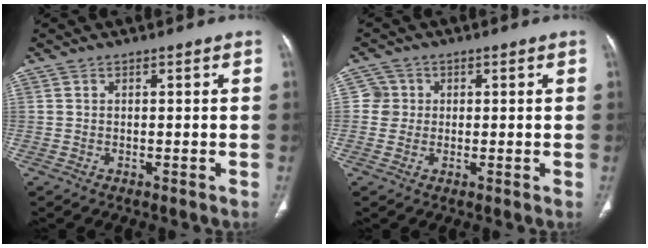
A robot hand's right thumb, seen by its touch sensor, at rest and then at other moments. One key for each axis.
{"total": 3.1, "fx": 0.4, "fy": 3.1, "fz": 0.1, "tx": 0.022, "ty": 0.006, "tz": 0.001}